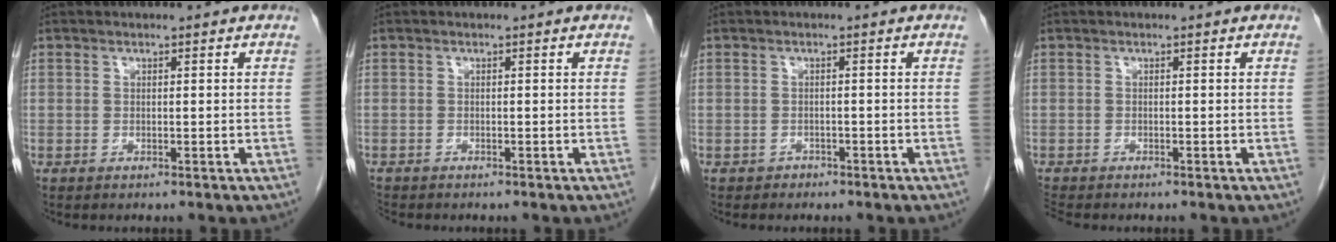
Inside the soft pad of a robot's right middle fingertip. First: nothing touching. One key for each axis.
{"total": 1.2, "fx": -1.1, "fy": 0.3, "fz": 0.1, "tx": -0.008, "ty": -0.004, "tz": -0.021}
{"total": 1.1, "fx": -0.8, "fy": 0.7, "fz": -0.1, "tx": -0.007, "ty": 0.003, "tz": -0.013}
{"total": 1.7, "fx": -1.6, "fy": 0.3, "fz": 0.3, "tx": -0.010, "ty": -0.006, "tz": -0.028}